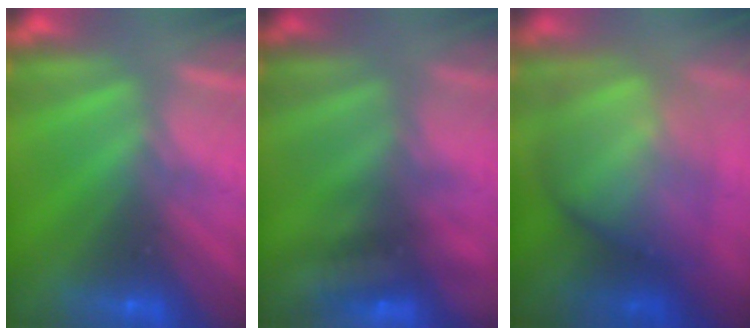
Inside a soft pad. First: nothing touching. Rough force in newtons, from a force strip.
{"total": 2.4}
{"total": 7.3}